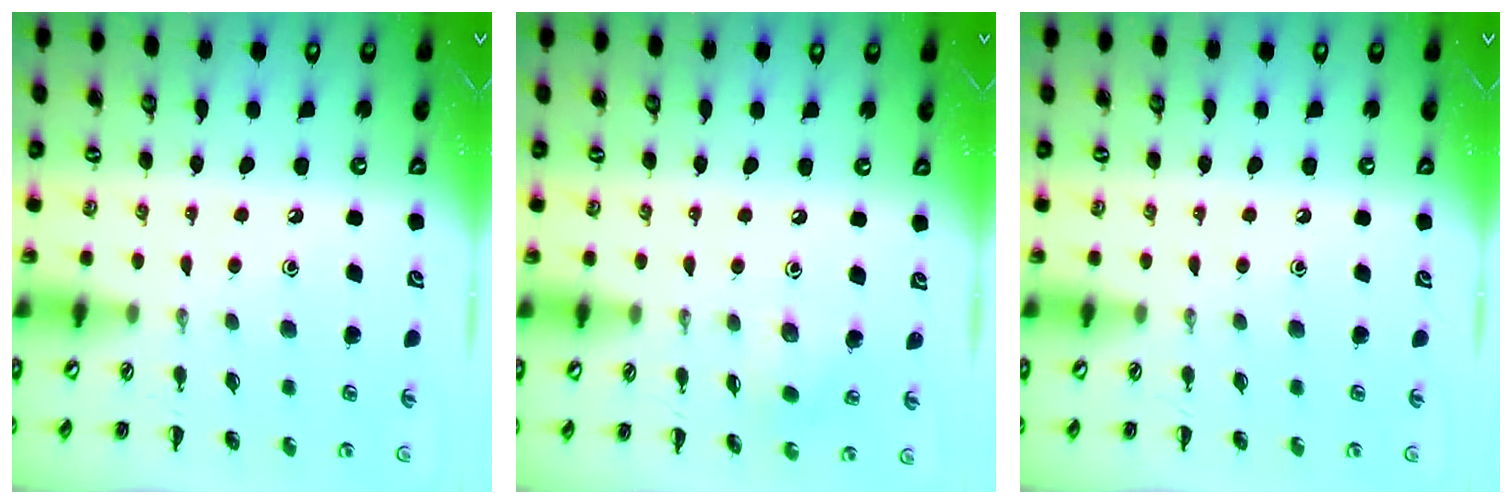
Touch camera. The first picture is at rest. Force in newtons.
{"total": 4.2, "press": 4.1, "slide": 0.7}
{"total": 0.0}